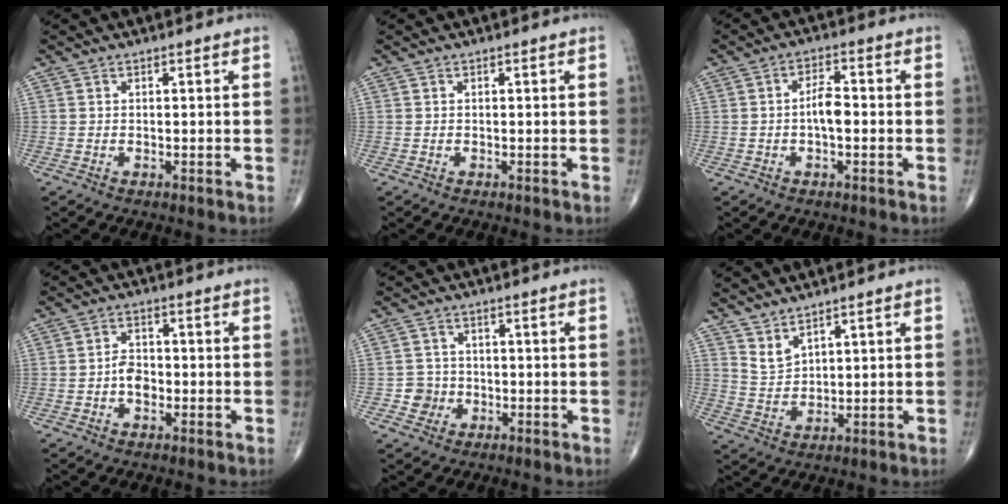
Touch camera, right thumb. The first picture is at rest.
{"total": 0.0}
{"total": 4.4, "force": [-0.6, 1.9, 3.9], "torque": [-0.062, 0.013, -0.017]}
{"total": 3.7, "force": [-1.0, 2.6, 2.4], "torque": [-0.030, 0.013, -0.023]}
{"total": 3.5, "force": [-1.0, 3.4, 0.3], "torque": [0.018, 0.011, -0.021]}
{"total": 3.7, "force": [3.1, 1.1, 1.6], "torque": [-0.025, -0.030, 0.070]}